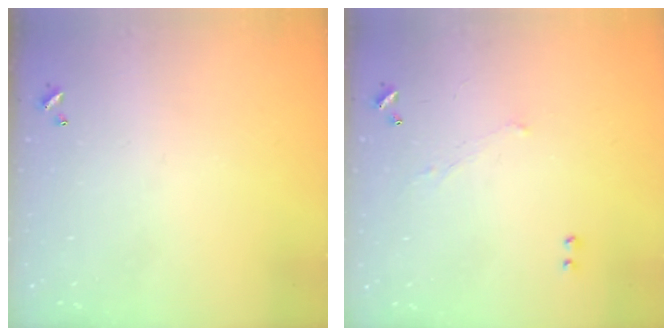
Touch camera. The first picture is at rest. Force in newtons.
{"total": 1.2, "press": 0.8, "slide": 0.9}